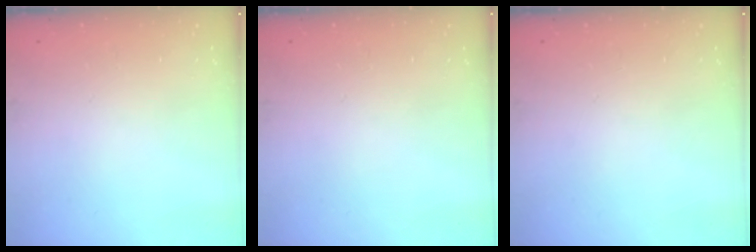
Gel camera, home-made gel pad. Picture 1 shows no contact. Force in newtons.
{"total": 0.0}
{"total": 0.0}